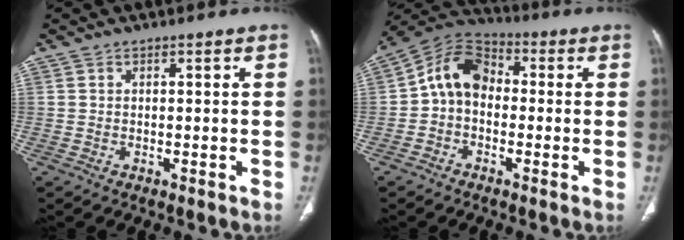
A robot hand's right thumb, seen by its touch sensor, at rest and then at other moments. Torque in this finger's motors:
{"motor_torque": [-0.14, 0.64, 0.44, 0.20, 0.09]}